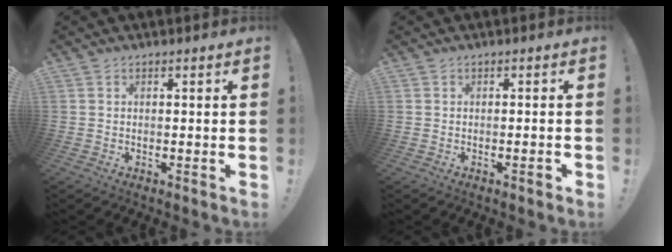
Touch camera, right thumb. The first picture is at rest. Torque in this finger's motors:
{"motor_torque": [0.15, 0.24, -0.32, 0.16, 0.07]}